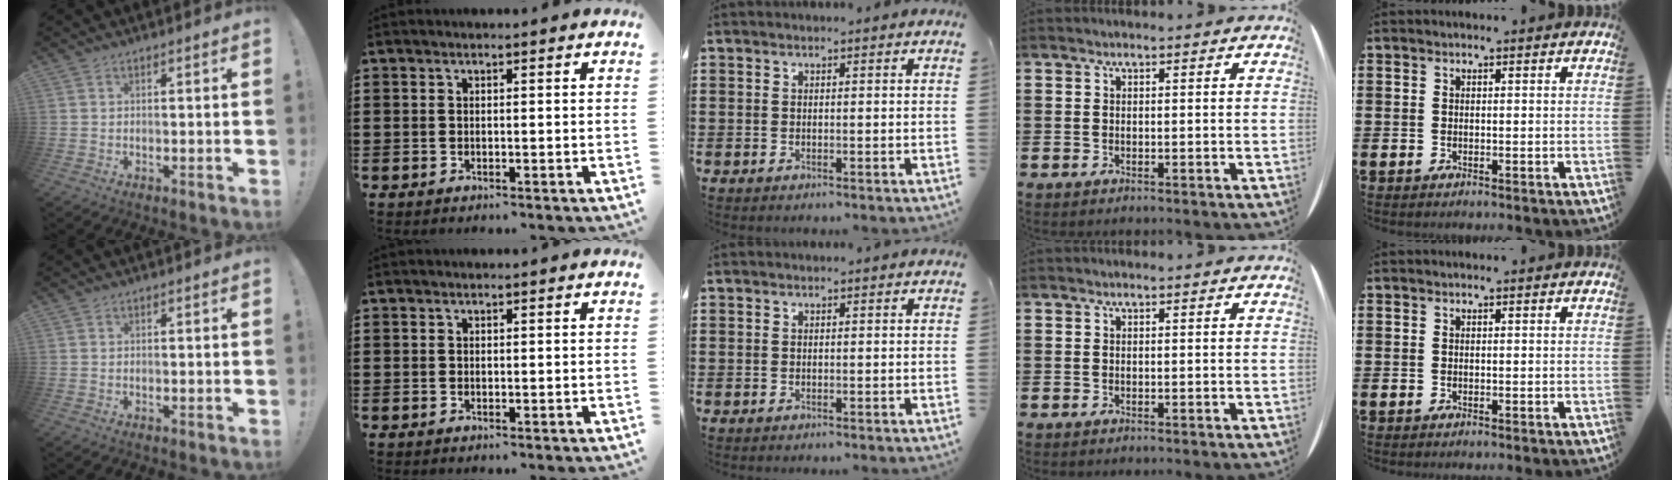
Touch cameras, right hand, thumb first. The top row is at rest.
{}